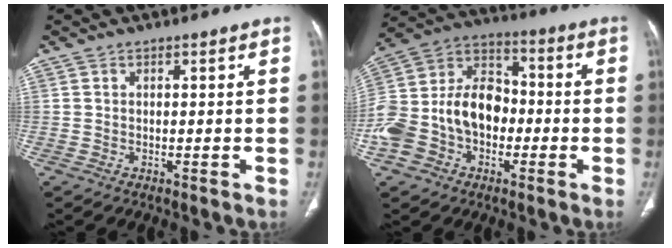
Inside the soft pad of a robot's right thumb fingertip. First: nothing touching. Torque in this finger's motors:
{"motor_torque": [0.43, 0.20, 1.65, -0.43, 0.38]}